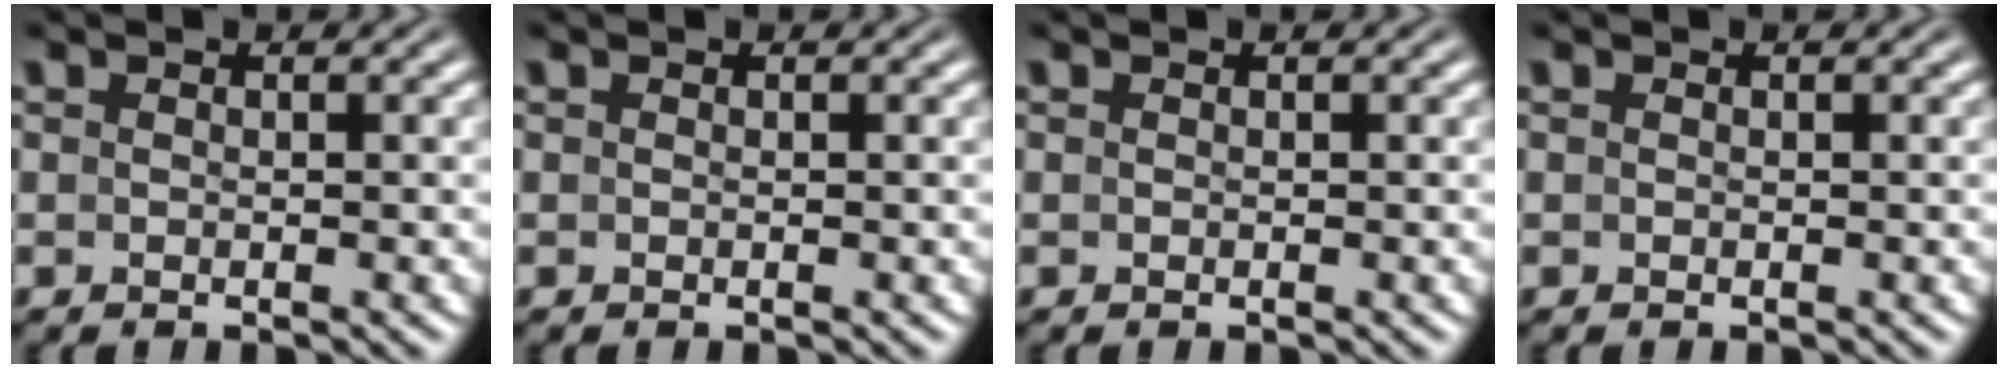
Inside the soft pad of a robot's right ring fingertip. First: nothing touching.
{"total": 0.0}
{"total": 0.0}
{"total": 0.0}